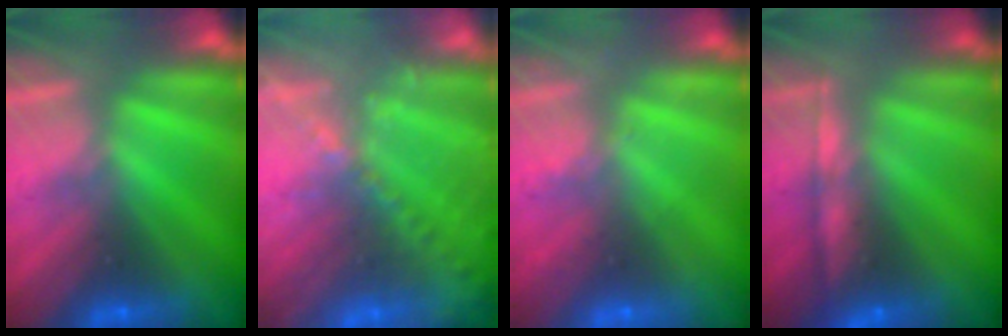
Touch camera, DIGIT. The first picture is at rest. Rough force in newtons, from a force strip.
{"total": 7.6}
{"total": 2.0}
{"total": 6.9}